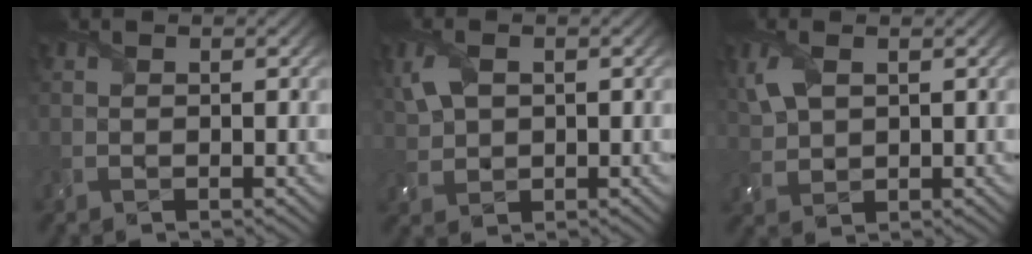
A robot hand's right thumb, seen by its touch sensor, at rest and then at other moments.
{"total": 4.5, "force": [1.4, 2.8, 3.2], "torque": [-0.085, 0.004, 0.026]}
{"total": 4.9, "force": [1.9, 2.8, 3.5], "torque": [-0.099, 0.006, 0.040]}